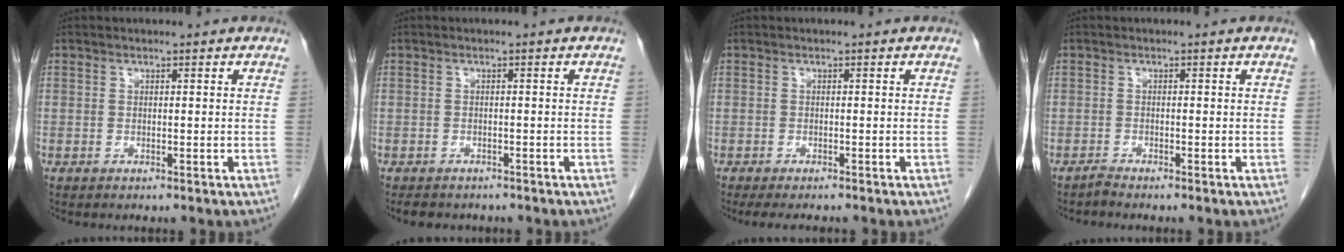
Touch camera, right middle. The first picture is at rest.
{"total": 4.3, "force": [-3.7, 1.8, 1.3], "torque": [-0.020, -0.004, -0.045]}
{"total": 4.9, "force": [-4.2, 0.9, 2.3], "torque": [-0.025, -0.010, -0.061]}
{"total": 0.9, "force": [-0.8, -0.2, 0.0], "torque": [-0.002, -0.003, -0.017]}